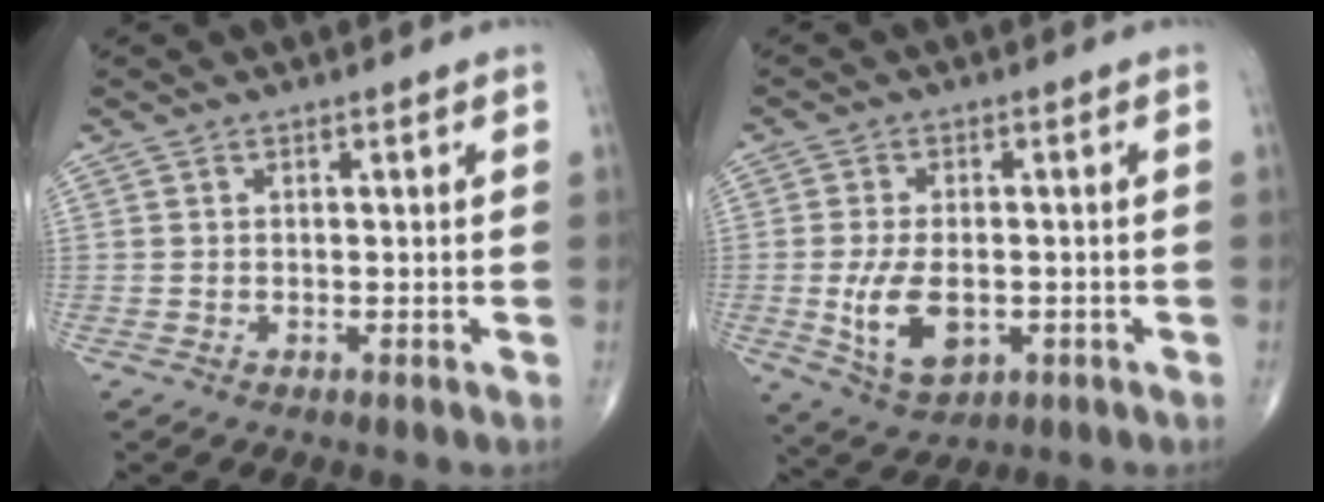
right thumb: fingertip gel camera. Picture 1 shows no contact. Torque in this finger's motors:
{"motor_torque": [0.03, 0.21, 0.40, 0.53, 0.28]}